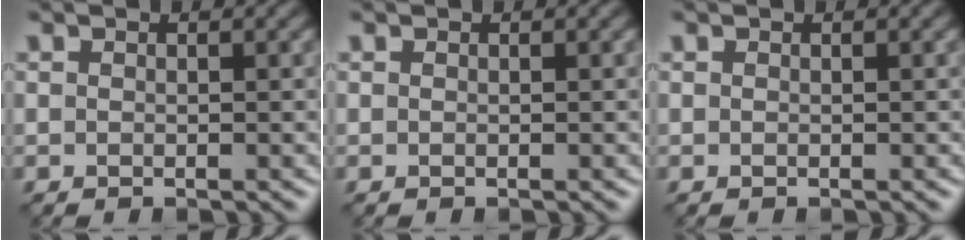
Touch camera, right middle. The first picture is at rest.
{"total": 0.0}
{"total": 0.0}